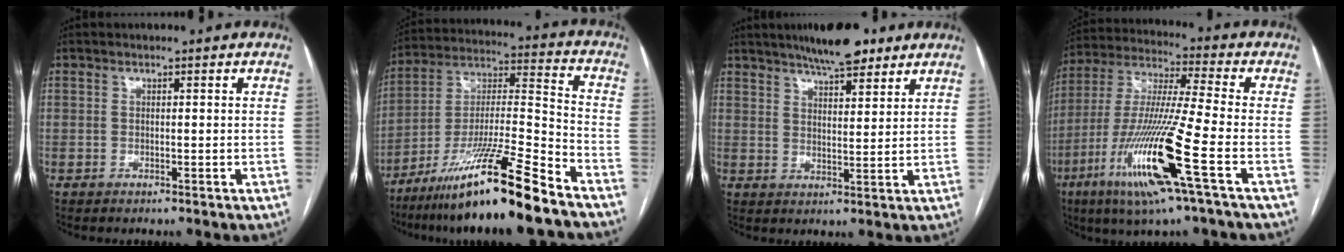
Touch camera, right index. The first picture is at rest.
{"total": 18.3, "force": [-13.4, -0.9, 12.4], "torque": [-0.247, -0.025, -0.240]}
{"total": 9.6, "force": [7.5, 2.3, 5.6], "torque": [-0.084, 0.010, 0.119]}
{"total": 18.1, "force": [-7.3, -0.4, 16.5], "torque": [-0.351, -0.028, -0.142]}